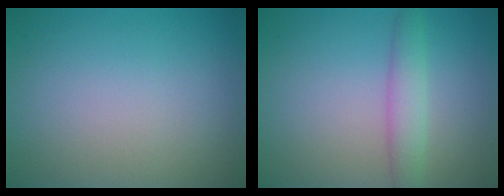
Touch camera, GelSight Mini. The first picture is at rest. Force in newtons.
{"total": 2.5, "press": 2.5, "slide": 0.1}